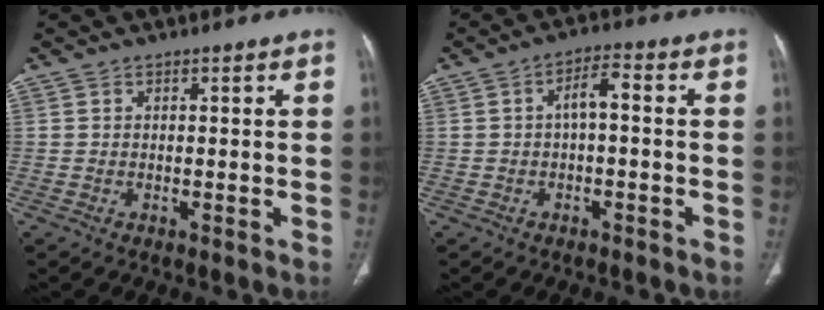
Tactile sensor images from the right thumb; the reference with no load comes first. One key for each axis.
{"total": 3.8, "fx": -0.2, "fy": 1.6, "fz": 3.5, "tx": -0.056, "ty": 0.021, "tz": -0.009}